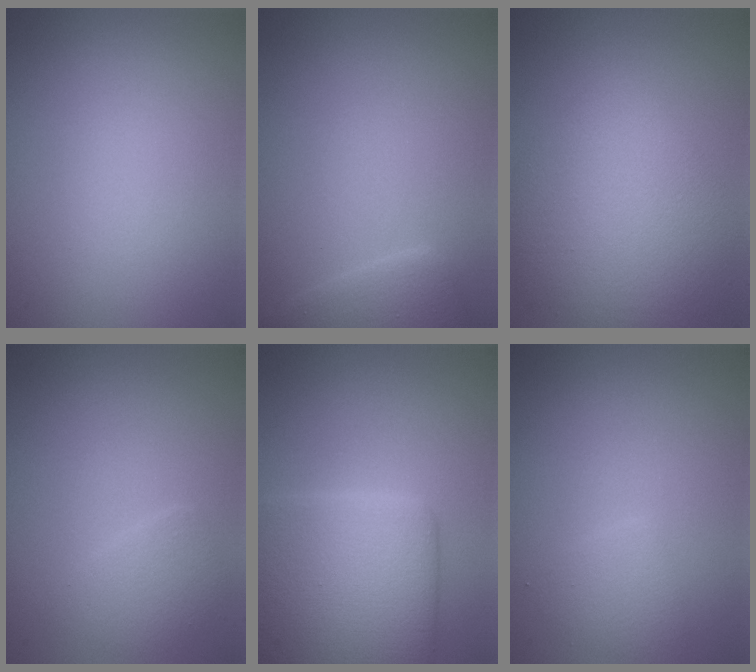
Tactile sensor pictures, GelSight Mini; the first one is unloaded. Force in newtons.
{"total": 2.5, "press": 2.5, "slide": 0.3}
{"total": 7.0, "press": 7.0, "slide": 0.2}
{"total": 1.7, "press": 1.7, "slide": 0.1}
{"total": 8.6, "press": 8.6, "slide": 0.6}
{"total": 1.6, "press": 1.6, "slide": 0.1}